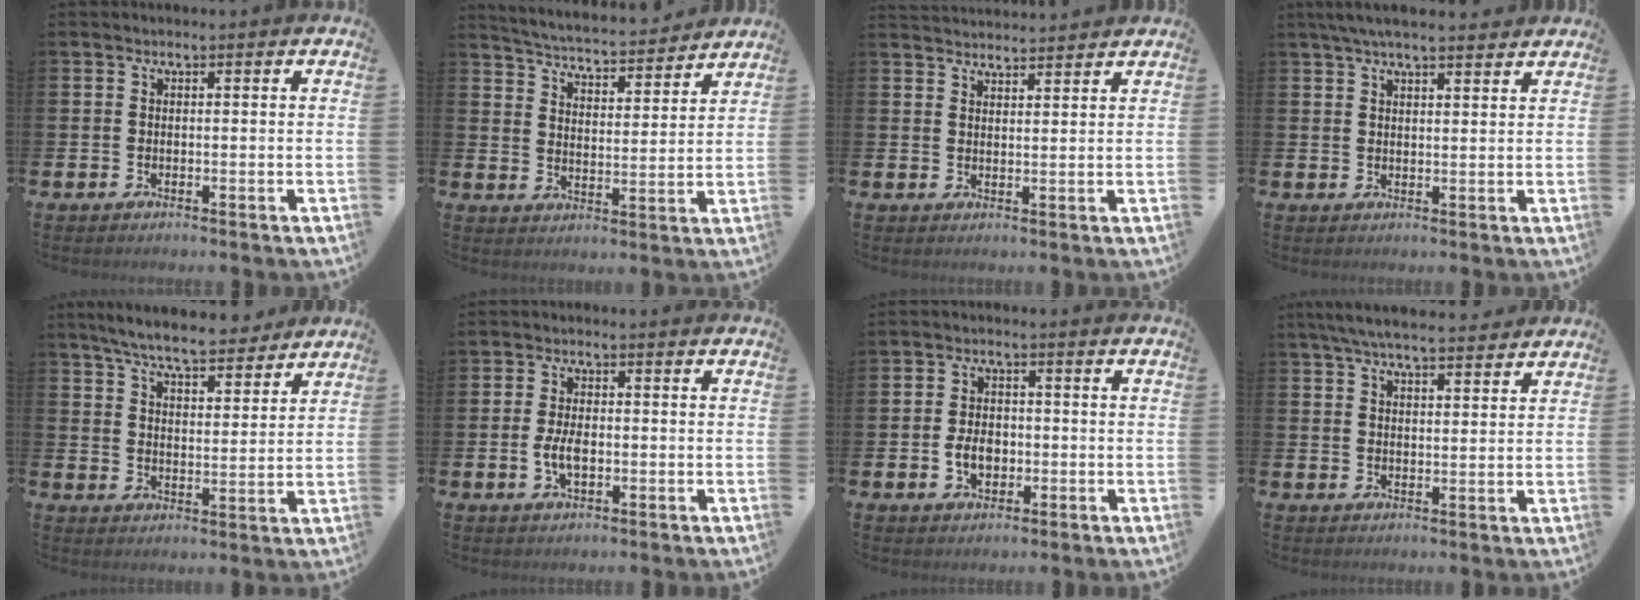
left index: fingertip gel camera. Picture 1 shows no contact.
{"total": 5.0, "force": [4.9, 0.5, 0.5], "torque": [-0.039, -0.040, 0.083]}
{"total": 3.1, "force": [3.1, 0.3, -0.1], "torque": [-0.001, -0.017, 0.057]}
{"total": 4.6, "force": [4.1, 0.7, 2.0], "torque": [-0.048, -0.006, 0.075]}
{"total": 7.2, "force": [6.7, 1.1, 2.3], "torque": [-0.067, -0.033, 0.119]}
{"total": 3.5, "force": [-0.5, 1.8, 3.0], "torque": [-0.062, 0.000, -0.011]}
{"total": 3.7, "force": [-0.9, 2.6, 2.5], "torque": [-0.031, -0.002, -0.021]}
{"total": 5.8, "force": [5.5, 0.9, 1.9], "torque": [-0.051, -0.016, 0.100]}